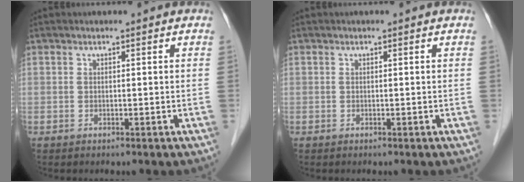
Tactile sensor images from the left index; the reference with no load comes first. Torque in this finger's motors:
{"motor_torque": [0.00, 0.00, 0.00, 0.00]}